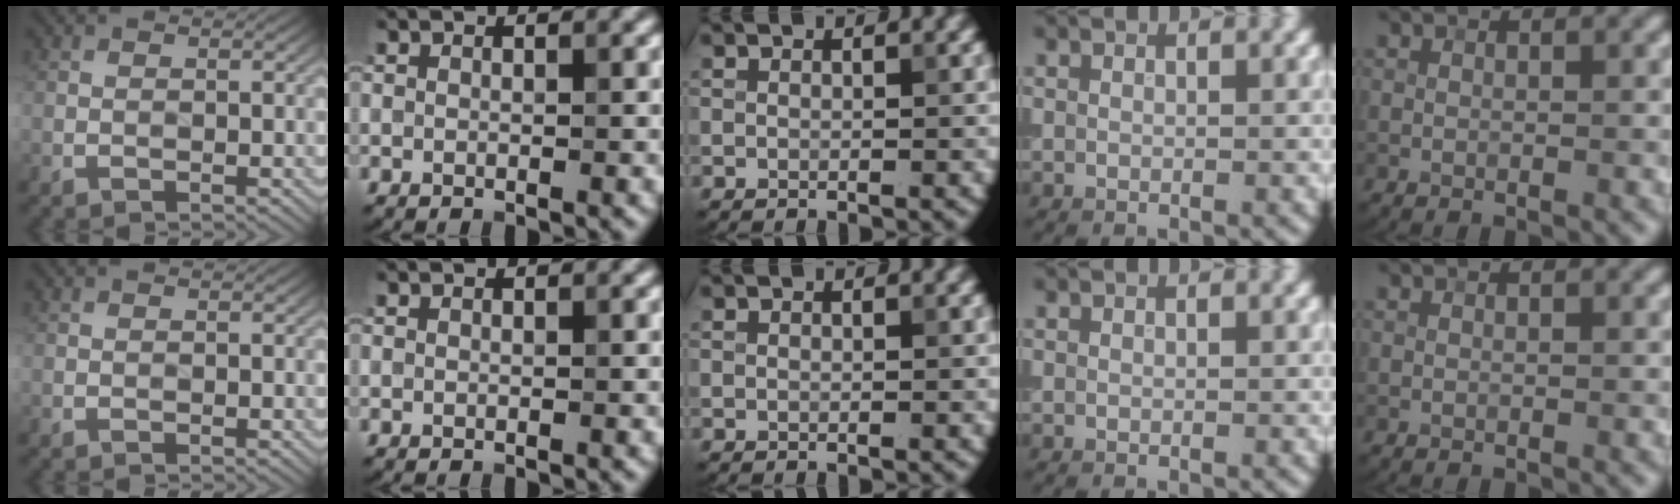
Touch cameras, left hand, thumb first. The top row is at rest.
{}